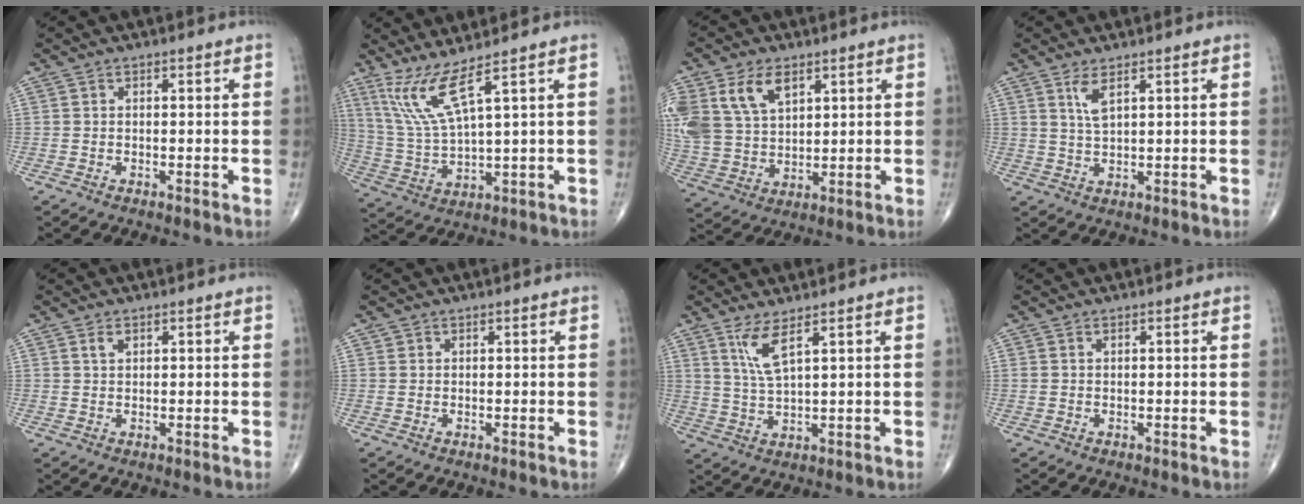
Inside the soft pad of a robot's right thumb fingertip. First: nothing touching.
{"total": 7.8, "force": [5.4, -0.9, 5.6], "torque": [-0.133, -0.044, 0.131]}
{"total": 15.4, "force": [6.8, 10.1, 9.4], "torque": [-0.198, -0.010, 0.139]}
{"total": 3.4, "force": [1.8, 0.9, 2.7], "torque": [-0.058, -0.011, 0.042]}
{"total": 1.5, "force": [0.8, 0.9, 0.9], "torque": [-0.012, 0.001, 0.016]}
{"total": 0.6, "force": [0.3, 0.5, 0.0], "torque": [0.004, 0.000, 0.004]}
{"total": 5.3, "force": [3.0, 0.8, 4.4], "torque": [-0.095, -0.026, 0.070]}
{"total": 0.6, "force": [0.3, 0.4, 0.3], "torque": [-0.002, 0.001, 0.005]}